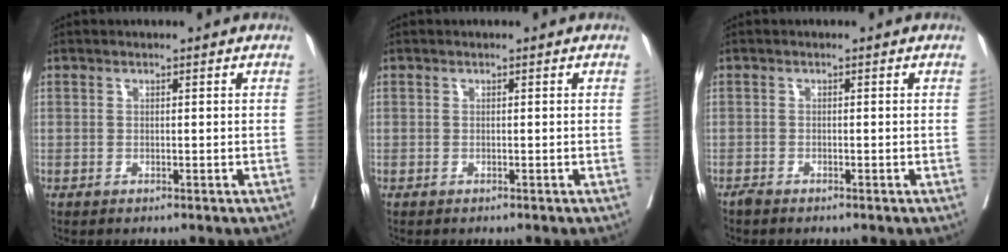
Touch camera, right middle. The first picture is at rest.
{"total": 0.0}
{"total": 0.8, "force": [-0.7, 0.1, 0.2], "torque": [-0.010, -0.002, -0.016]}